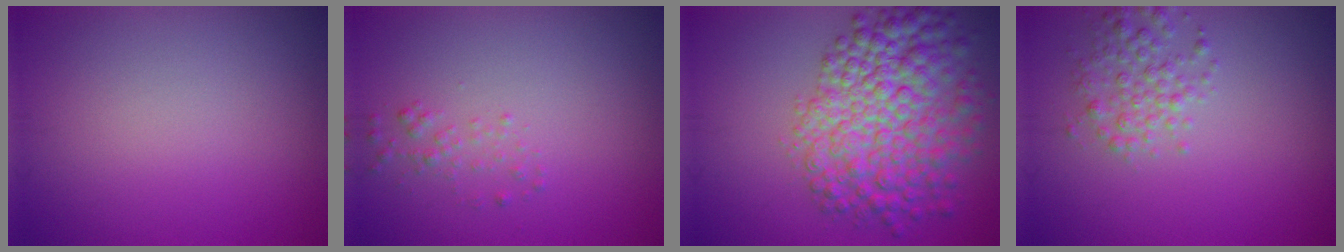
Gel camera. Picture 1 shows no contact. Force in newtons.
{"total": 1.2, "press": 1.2, "slide": 0.1}
{"total": 9.0, "press": 9.0, "slide": 0.2}
{"total": 2.7, "press": 2.7, "slide": 0.1}